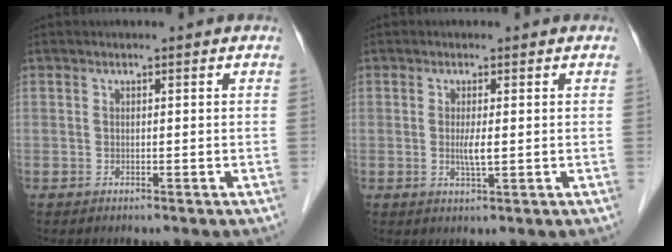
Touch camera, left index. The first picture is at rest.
{"total": 2.0, "force": [0.1, 0.3, 1.9], "torque": [-0.042, -0.004, 0.002]}